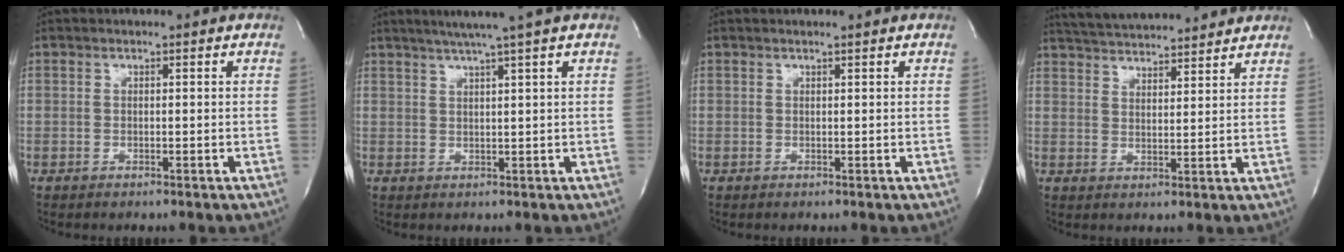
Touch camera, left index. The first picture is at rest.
{"total": 6.2, "force": [4.5, -1.6, 4.0], "torque": [-0.060, 0.008, 0.069]}
{"total": 0.8, "force": [0.7, -0.1, 0.3], "torque": [-0.009, 0.004, 0.015]}
{"total": 14.2, "force": [13.3, 1.8, 4.8], "torque": [-0.087, 0.028, 0.198]}